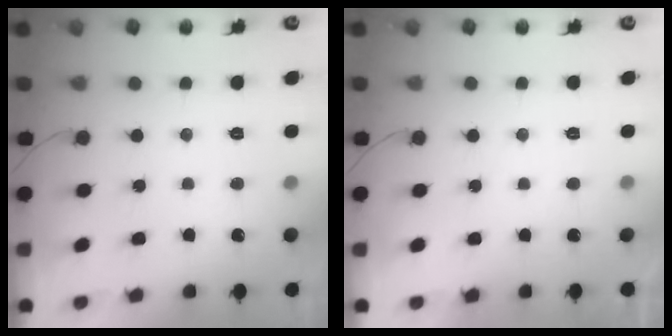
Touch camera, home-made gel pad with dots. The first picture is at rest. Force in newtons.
{"total": 2.2, "press": 2.2, "slide": 0.4}